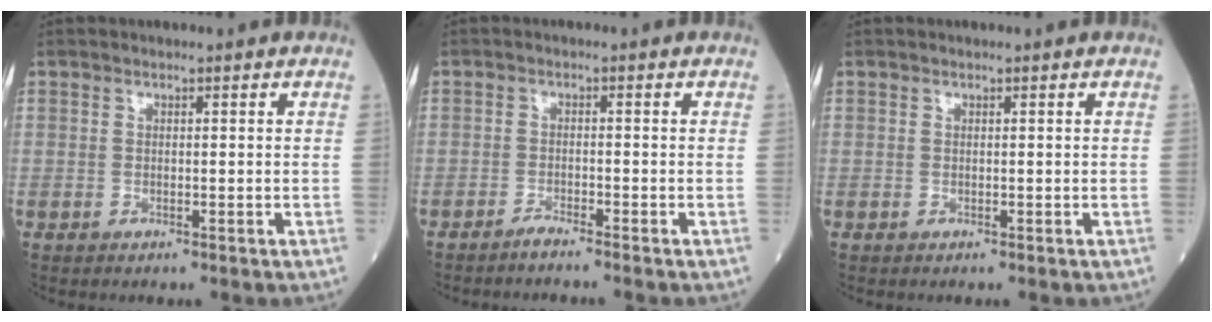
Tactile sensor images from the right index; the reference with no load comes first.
{"total": 1.9, "force": [-1.7, -0.5, 0.5], "torque": [-0.015, -0.001, -0.033]}
{"total": 0.0}